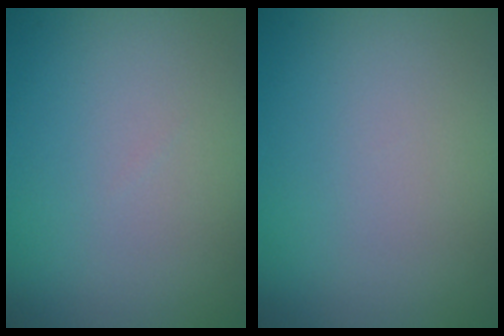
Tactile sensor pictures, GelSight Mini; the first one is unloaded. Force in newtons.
{"total": 0.0}